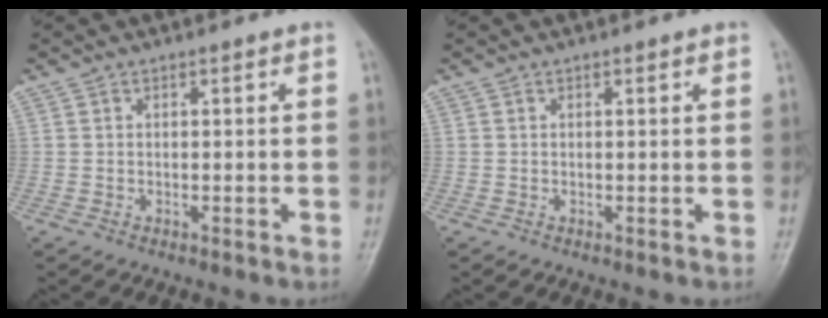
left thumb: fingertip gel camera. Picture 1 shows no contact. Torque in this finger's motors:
{"motor_torque": [-0.25, -0.10, -0.12, -0.11, 0.03]}